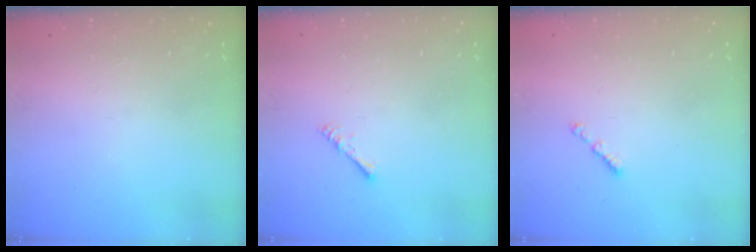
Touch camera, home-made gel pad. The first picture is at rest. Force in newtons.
{"total": 2.2, "press": 2.1, "slide": 0.5}
{"total": 1.1, "press": 1.0, "slide": 0.4}